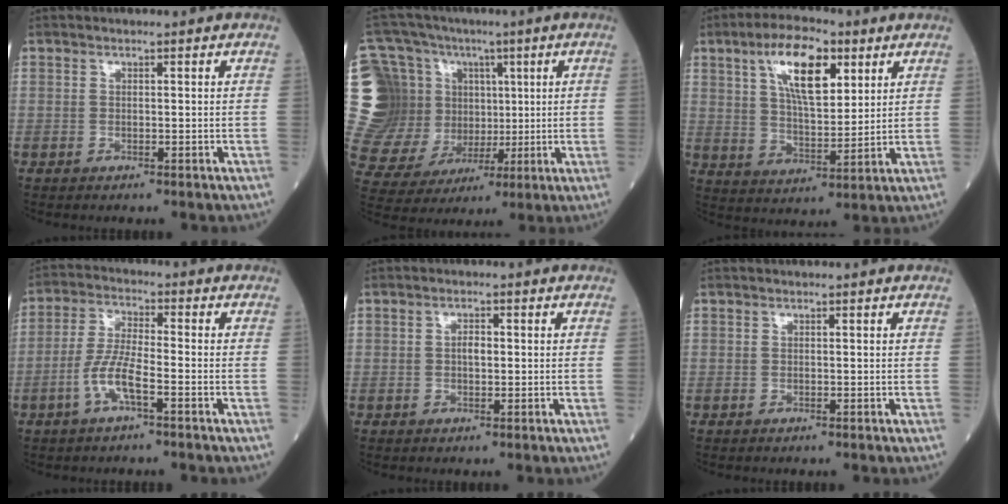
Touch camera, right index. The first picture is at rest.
{"total": 23.5, "force": [4.3, 18.8, 13.4], "torque": [-0.324, 0.061, 0.101]}
{"total": 11.4, "force": [5.3, 4.1, 9.2], "torque": [-0.171, 0.011, 0.096]}
{"total": 6.3, "force": [-2.7, 1.1, 5.6], "torque": [-0.121, 0.003, -0.056]}
{"total": 1.9, "force": [0.1, 0.8, 1.7], "torque": [-0.030, 0.003, 0.000]}
{"total": 0.0}